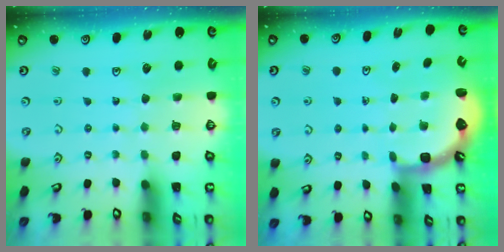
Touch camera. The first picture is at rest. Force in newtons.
{"total": 2.5, "press": 2.1, "slide": 1.3}